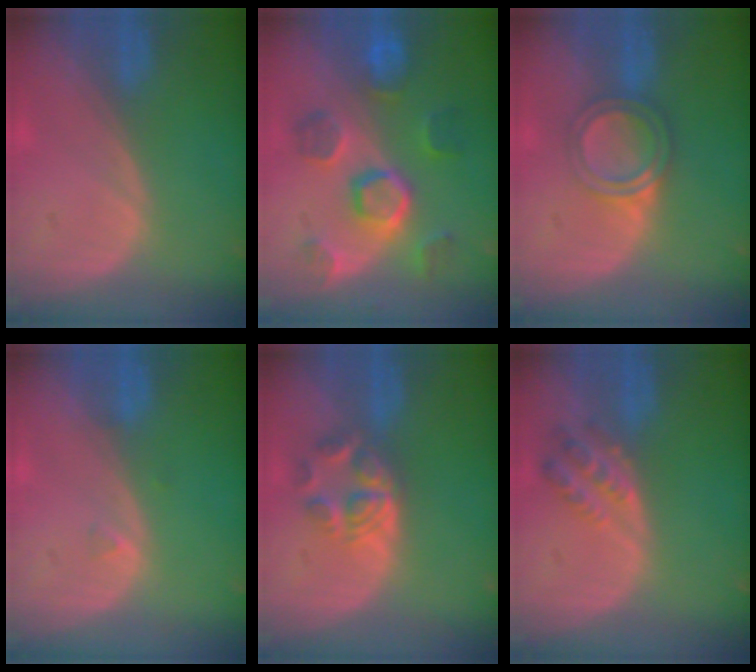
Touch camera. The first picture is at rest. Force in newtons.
{"total": 8.7, "press": 8.7, "slide": 0.1}
{"total": 5.0, "press": 4.5, "slide": 2.1}
{"total": 0.7, "press": 0.7, "slide": 0.2}
{"total": 5.9, "press": 5.0, "slide": 3.2}
{"total": 4.4, "press": 4.1, "slide": 1.7}